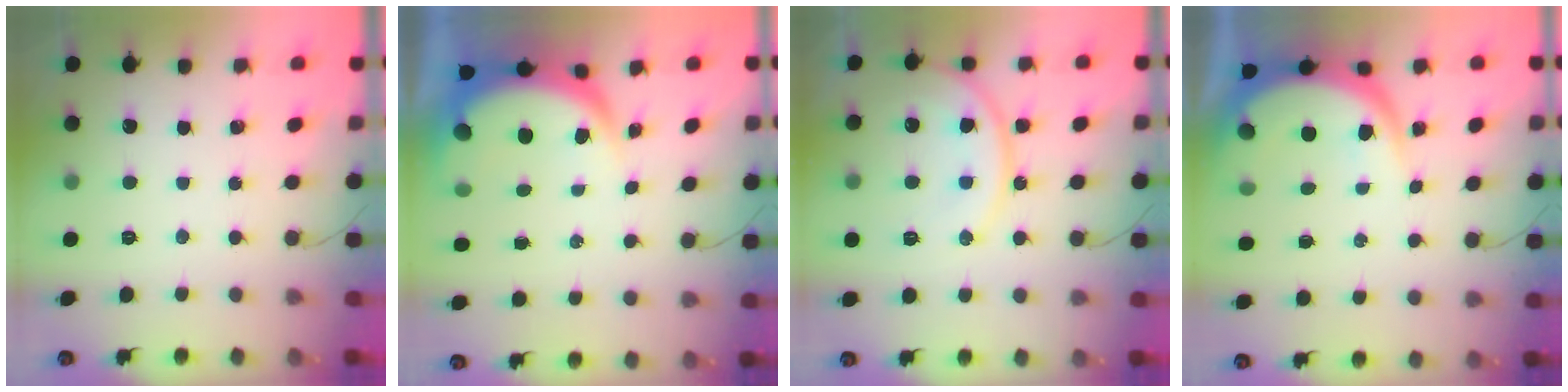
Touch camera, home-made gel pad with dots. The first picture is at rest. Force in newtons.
{"total": 8.4, "press": 8.3, "slide": 1.0}
{"total": 14.2, "press": 14.0, "slide": 1.8}
{"total": 9.1, "press": 9.1, "slide": 1.1}